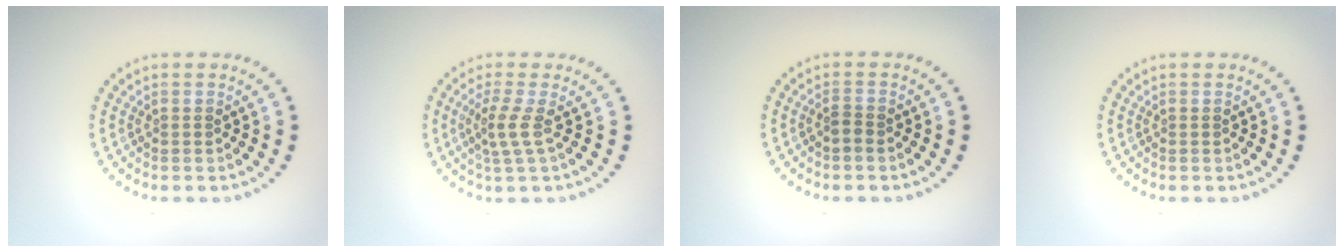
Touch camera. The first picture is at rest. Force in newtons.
{"total": 2.2, "press": 1.5, "slide": 1.6}
{"total": 1.1, "press": 0.8, "slide": 0.6}
{"total": 0.0}